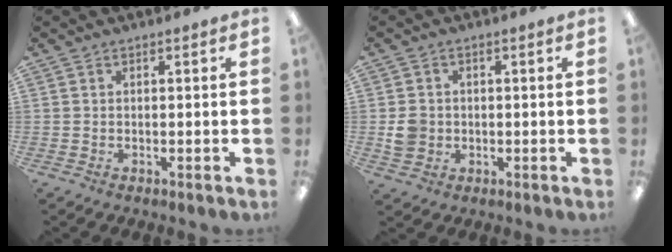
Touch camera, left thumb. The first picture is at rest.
{"total": 4.4, "force": [-0.4, 4.0, 1.6], "torque": [-0.015, 0.002, -0.007]}